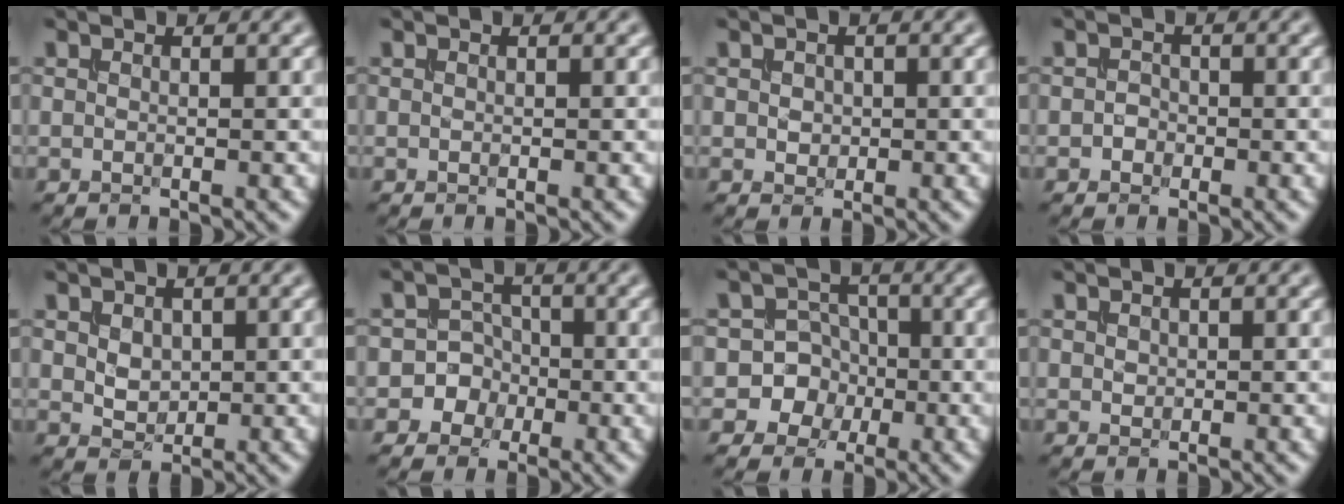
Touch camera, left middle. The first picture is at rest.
{"total": 0.0}
{"total": 1.0, "force": [0.0, 0.9, 0.5], "torque": [-0.011, -0.001, 0.002]}
{"total": 1.0, "force": [-0.4, 0.9, 0.2], "torque": [0.000, 0.001, -0.011]}
{"total": 1.8, "force": [0.4, 1.4, 1.1], "torque": [-0.025, -0.002, 0.008]}
{"total": 4.6, "force": [-1.7, 4.3, 0.3], "torque": [0.024, 0.012, -0.047]}
{"total": 6.5, "force": [-2.0, 6.2, 1.0], "torque": [-0.001, 0.019, -0.058]}
{"total": 0.5, "force": [0.2, 0.5, 0.2], "torque": [-0.006, -0.002, 0.004]}